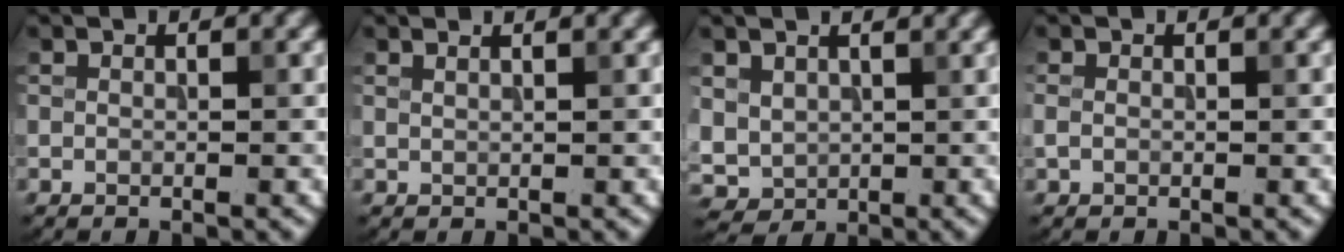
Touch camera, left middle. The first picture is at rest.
{"total": 2.0, "force": [1.4, 0.8, 1.1], "torque": [-0.001, 0.001, 0.003]}
{"total": 3.7, "force": [1.5, 3.0, 1.6], "torque": [-0.049, 0.003, 0.035]}
{"total": 0.9, "force": [-0.1, 0.7, 0.5], "torque": [-0.013, -0.001, -0.004]}